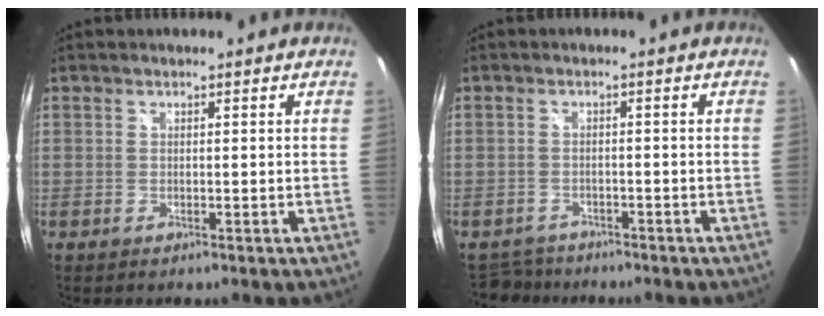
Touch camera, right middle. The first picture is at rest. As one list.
[{"total": 4.3, "force": [-3.8, 2.0, 0.2], "torque": [-0.017, 0.001, -0.066]}]